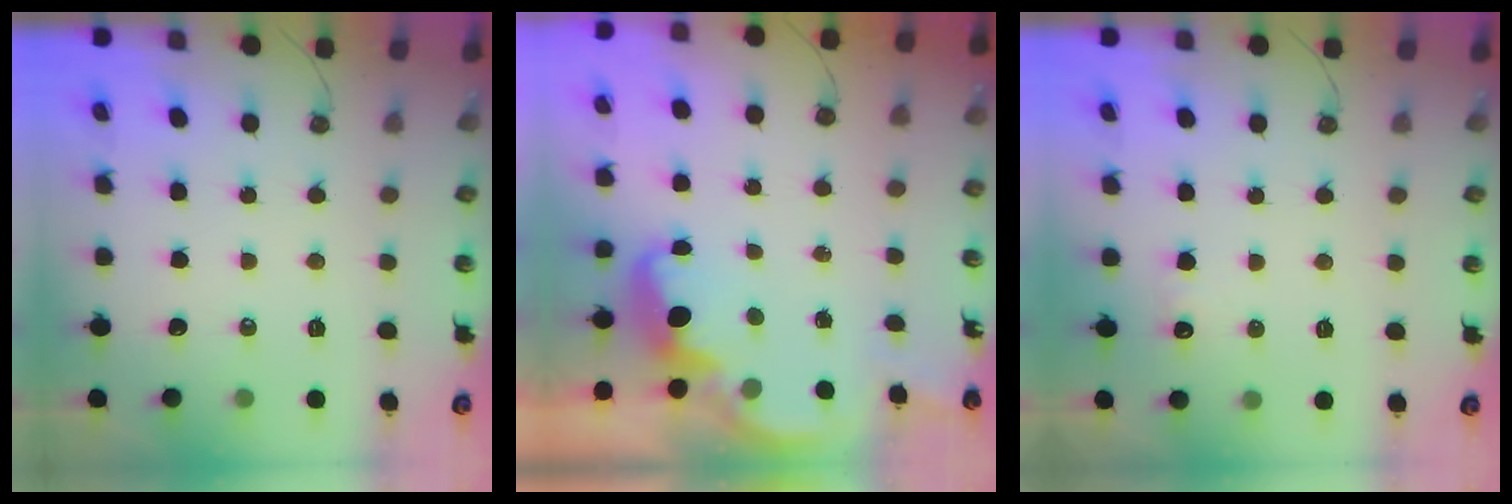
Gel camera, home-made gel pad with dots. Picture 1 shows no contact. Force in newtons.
{"total": 3.0, "press": 2.9, "slide": 0.6}
{"total": 3.9, "press": 3.7, "slide": 1.1}